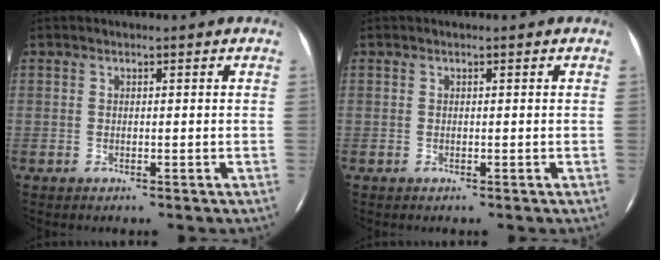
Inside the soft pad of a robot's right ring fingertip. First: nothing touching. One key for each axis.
{"total": 0.0}